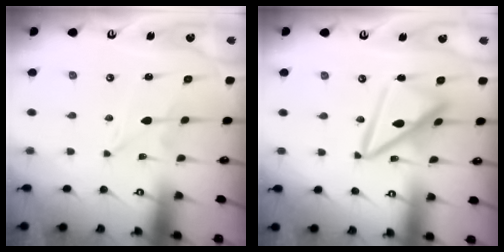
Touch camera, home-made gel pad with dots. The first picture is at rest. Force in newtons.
{"total": 14.5, "press": 14.4, "slide": 1.6}